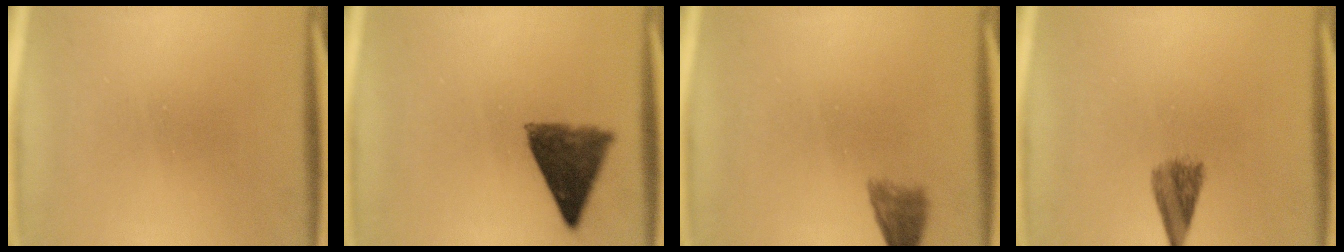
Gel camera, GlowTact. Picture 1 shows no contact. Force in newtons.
{"total": 7.2}
{"total": 3.0}
{"total": 3.5}